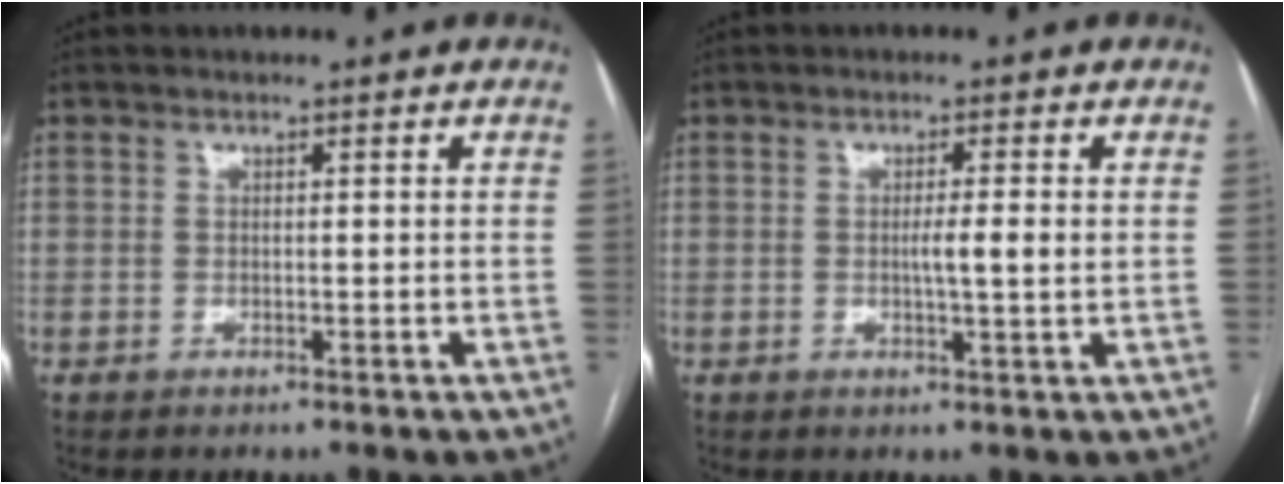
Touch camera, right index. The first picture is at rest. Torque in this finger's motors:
{"motor_torque": [0.67, 0.11, 0.34, 0.07]}